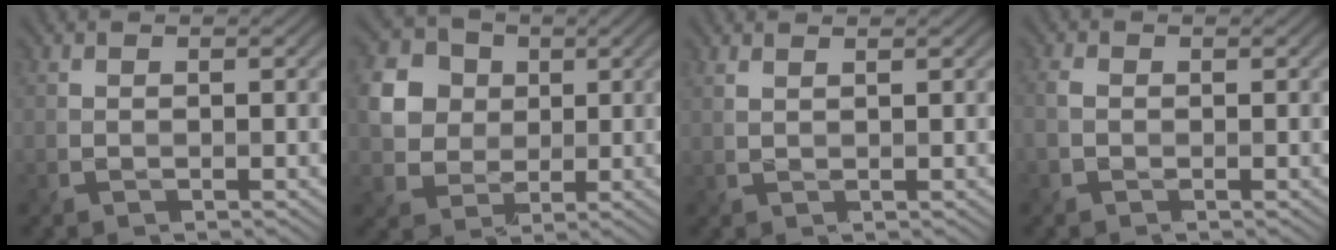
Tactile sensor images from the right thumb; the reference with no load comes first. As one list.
[{"total": 7.2, "force": [1.6, 6.3, 3.1], "torque": [-0.104, 0.005, 0.022]}, {"total": 1.7, "force": [1.3, 0.5, 1.0], "torque": [-0.013, -0.003, 0.015]}, {"total": 1.8, "force": [-0.4, 1.3, 1.2], "torque": [-0.036, -0.004, -0.010]}]